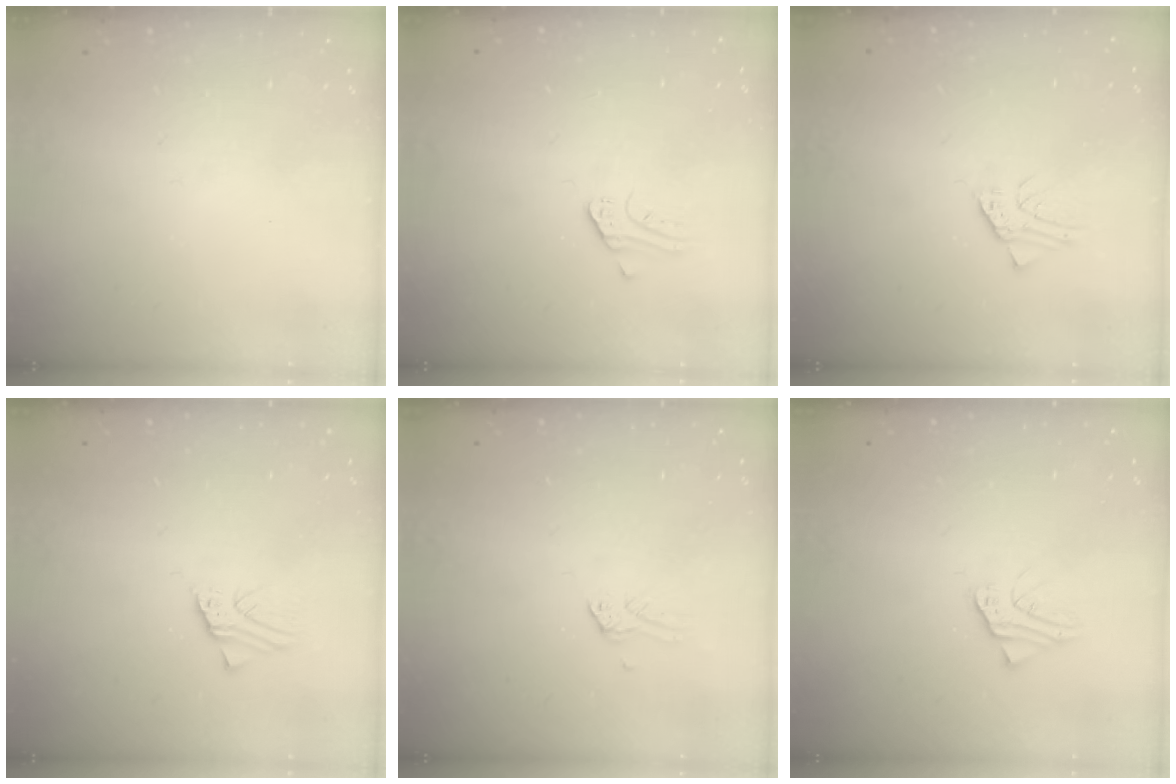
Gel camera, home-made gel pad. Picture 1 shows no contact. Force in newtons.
{"total": 0.8, "press": 0.8, "slide": 0.1}
{"total": 2.1, "press": 2.1, "slide": 0.2}
{"total": 1.3, "press": 1.3, "slide": 0.0}
{"total": 0.0}
{"total": 2.8, "press": 2.8, "slide": 0.3}